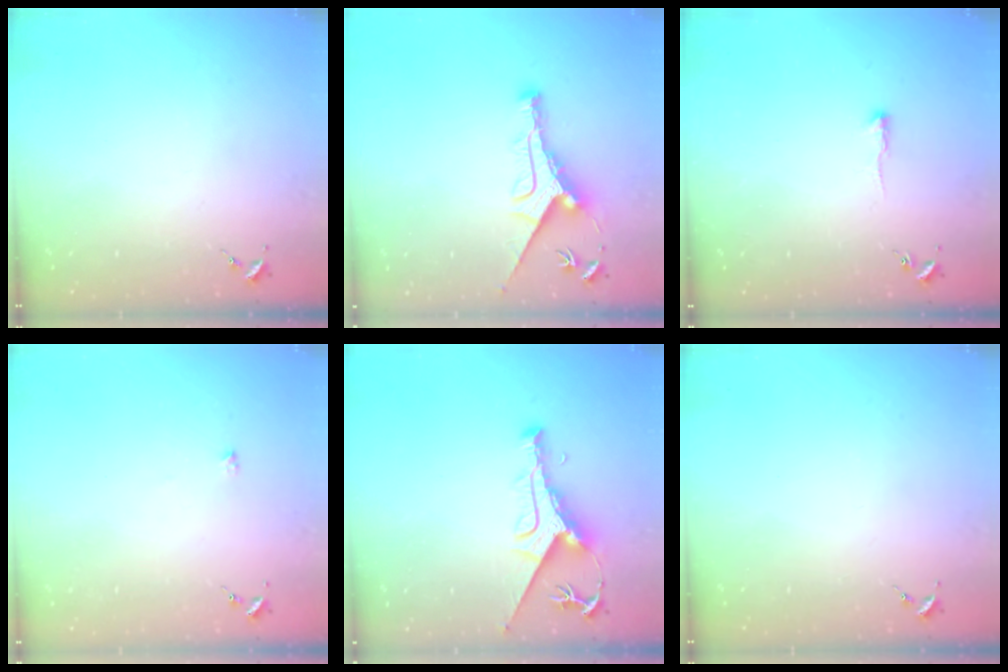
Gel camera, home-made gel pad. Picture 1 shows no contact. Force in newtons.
{"total": 10.1, "press": 10.0, "slide": 0.4}
{"total": 2.5, "press": 2.5, "slide": 0.4}
{"total": 4.3, "press": 4.3, "slide": 0.2}
{"total": 9.5, "press": 9.4, "slide": 1.0}
{"total": 0.0}